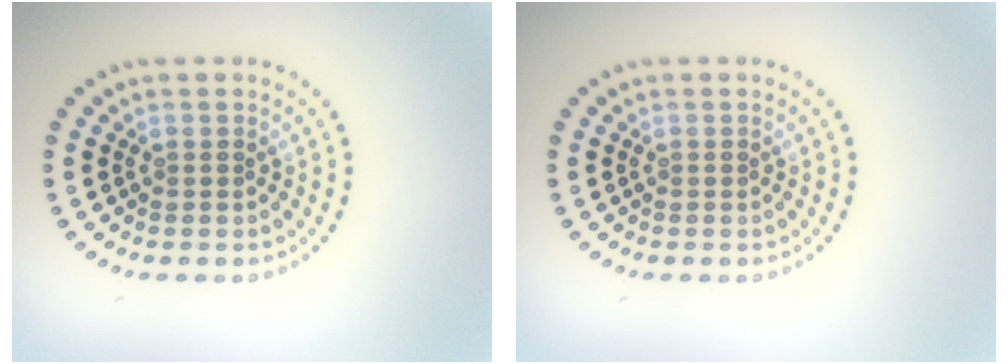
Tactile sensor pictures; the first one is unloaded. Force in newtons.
{"total": 0.0}